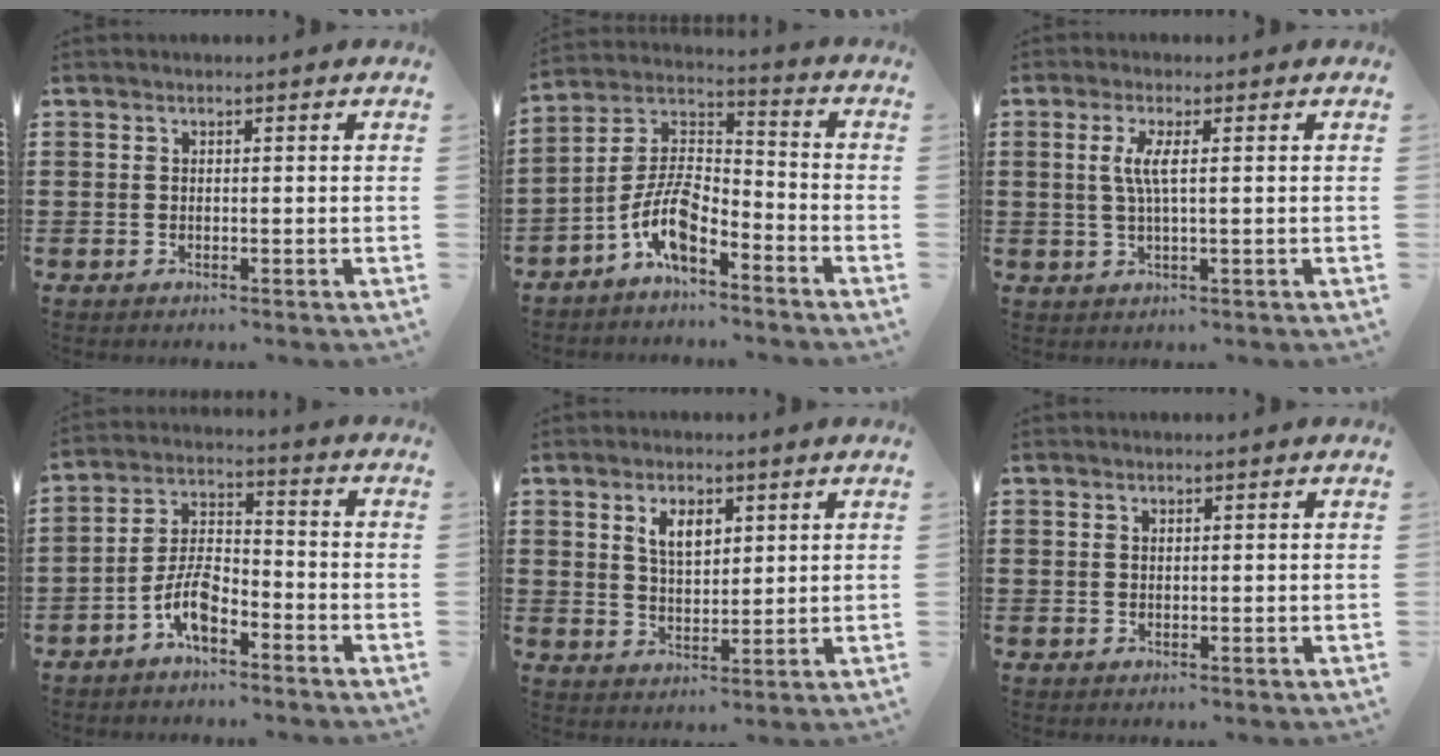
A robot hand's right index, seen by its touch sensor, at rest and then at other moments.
{"total": 8.9, "force": [-5.6, 3.3, 6.0], "torque": [-0.144, -0.012, -0.114]}
{"total": 3.5, "force": [0.3, 0.1, 3.5], "torque": [-0.076, -0.008, 0.000]}
{"total": 6.7, "force": [-3.9, 2.8, 4.7], "torque": [-0.114, 0.005, -0.080]}
{"total": 4.2, "force": [2.1, 2.2, 3.0], "torque": [-0.060, 0.004, 0.034]}
{"total": 0.0}